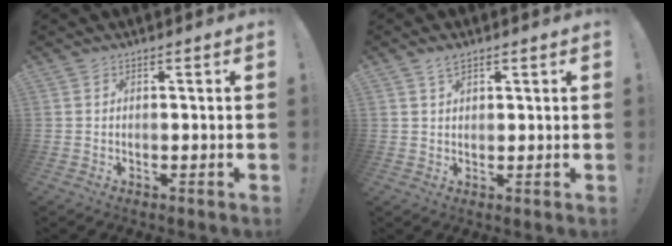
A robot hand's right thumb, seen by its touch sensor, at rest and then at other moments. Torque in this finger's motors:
{"motor_torque": [0.04, -0.07, -0.13, 0.17, -0.03]}